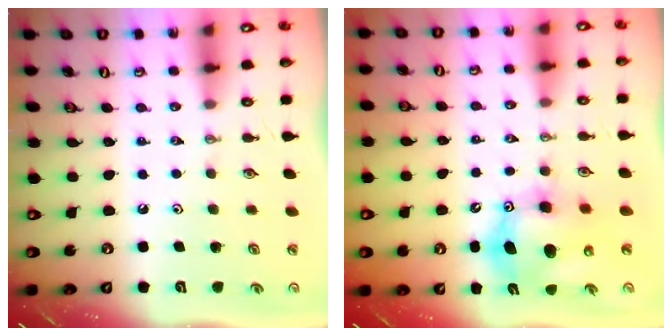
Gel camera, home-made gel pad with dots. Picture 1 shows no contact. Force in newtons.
{"total": 12.0, "press": 11.6, "slide": 2.8}